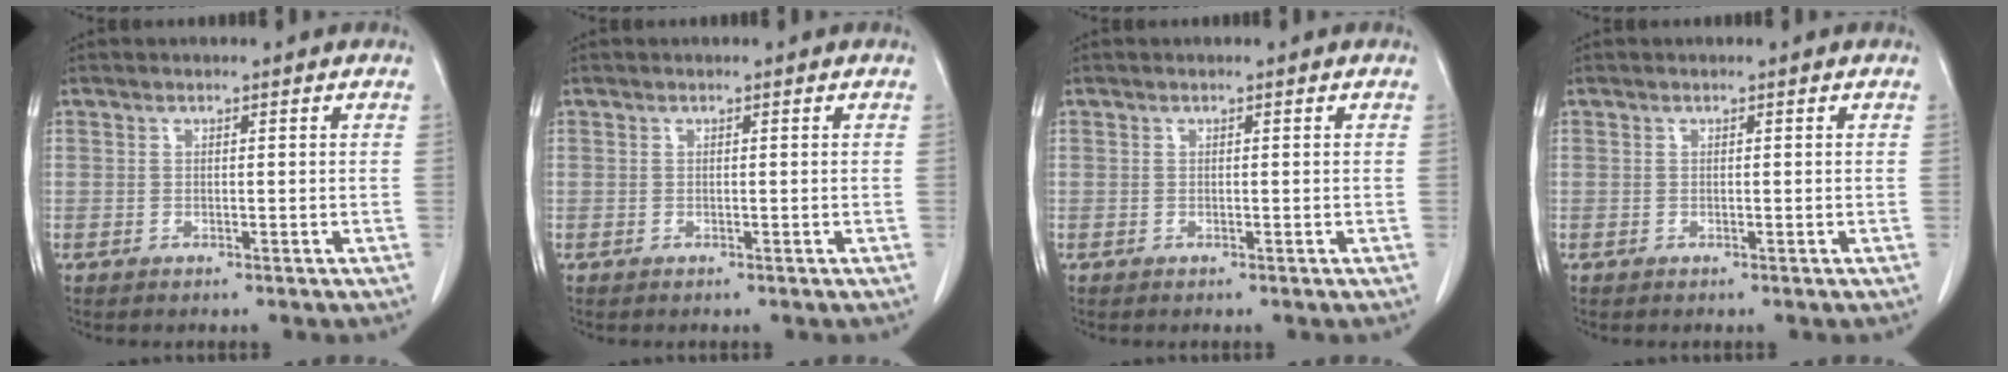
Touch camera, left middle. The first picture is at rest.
{"total": 0.0}
{"total": 0.0}
{"total": 0.0}